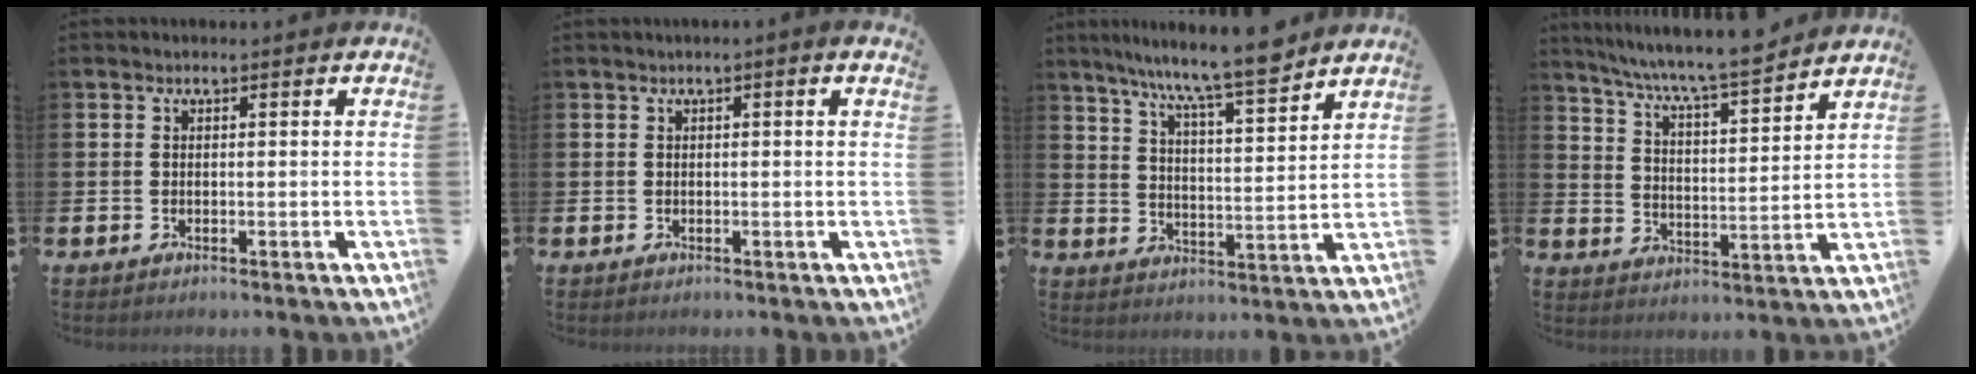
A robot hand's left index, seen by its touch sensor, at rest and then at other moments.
{"total": 0.6, "force": [0.0, -0.2, 0.6], "torque": [-0.014, 0.000, 0.001]}
{"total": 9.2, "force": [8.5, 0.1, 3.6], "torque": [-0.085, -0.053, 0.146]}
{"total": 7.4, "force": [7.0, -0.1, 2.4], "torque": [-0.076, -0.053, 0.121]}